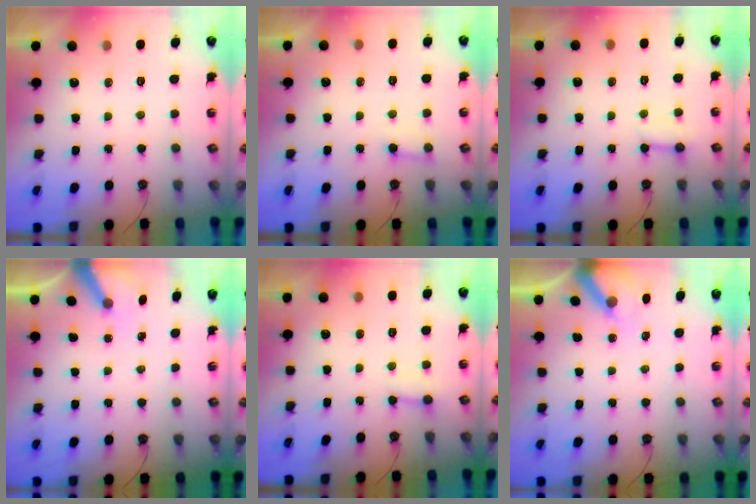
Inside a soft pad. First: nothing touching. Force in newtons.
{"total": 5.4, "press": 5.4, "slide": 0.8}
{"total": 3.4, "press": 3.4, "slide": 0.2}
{"total": 5.0, "press": 4.9, "slide": 0.4}
{"total": 2.9, "press": 2.9, "slide": 0.3}
{"total": 6.2, "press": 6.2, "slide": 0.6}